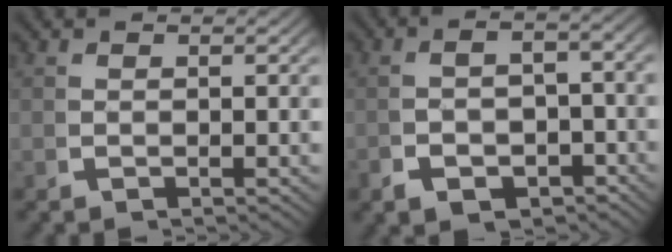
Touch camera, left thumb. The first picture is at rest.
{"total": 4.4, "force": [-1.8, 2.5, 3.1], "torque": [-0.048, -0.006, -0.025]}